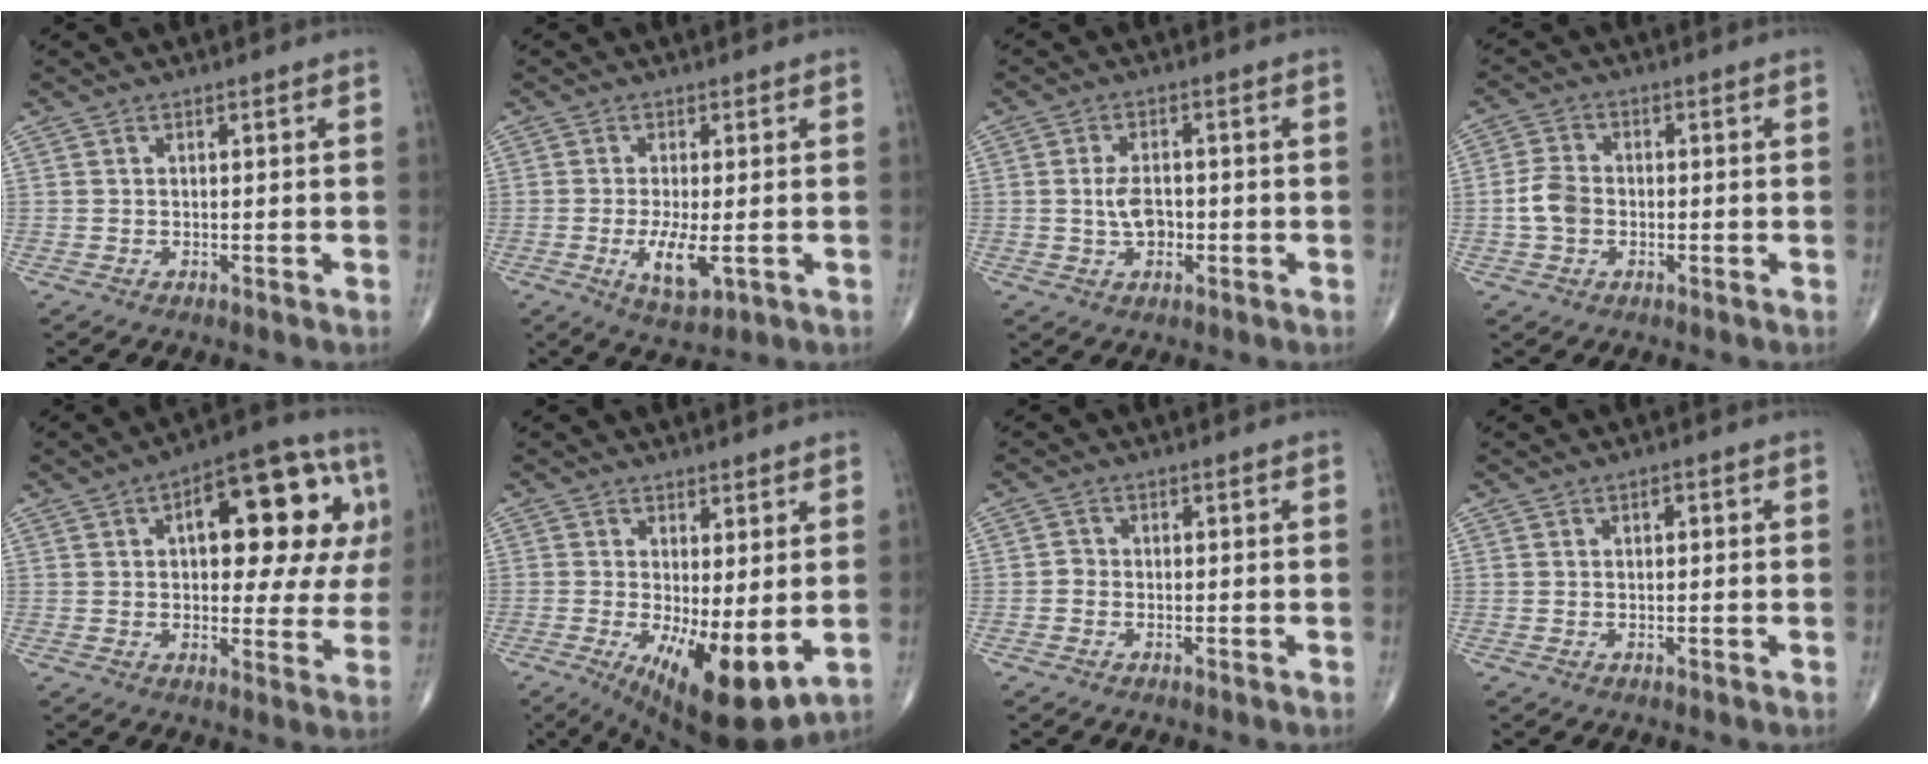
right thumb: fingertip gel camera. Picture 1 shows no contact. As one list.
[{"total": 6.2, "force": [-1.4, 2.1, 5.6], "torque": [-0.107, -0.016, -0.018]}, {"total": 4.6, "force": [-0.5, 2.9, 3.5], "torque": [-0.059, 0.007, -0.009]}, {"total": 5.0, "force": [-0.9, 3.8, 3.2], "torque": [-0.061, 0.013, -0.023]}, {"total": 19.9, "force": [5.7, 9.0, 16.8], "torque": [-0.181, 0.015, 0.068]}, {"total": 12.2, "force": [-1.9, 4.3, 11.2], "torque": [-0.173, -0.029, -0.014]}, {"total": 1.2, "force": [-0.4, 1.0, 0.4], "torque": [0.001, 0.004, -0.012]}, {"total": 1.2, "force": [0.4, 0.6, 0.9], "torque": [-0.012, 0.001, 0.005]}]